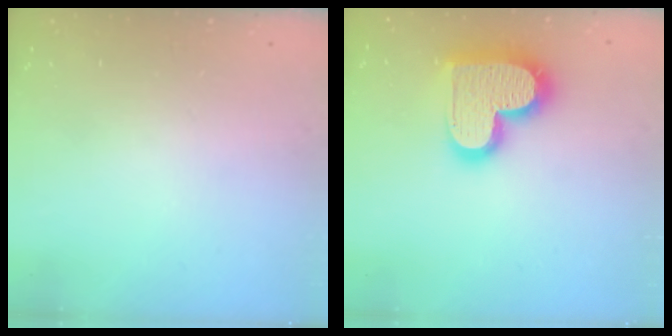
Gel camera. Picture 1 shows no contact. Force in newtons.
{"total": 19.5, "press": 19.5, "slide": 1.5}